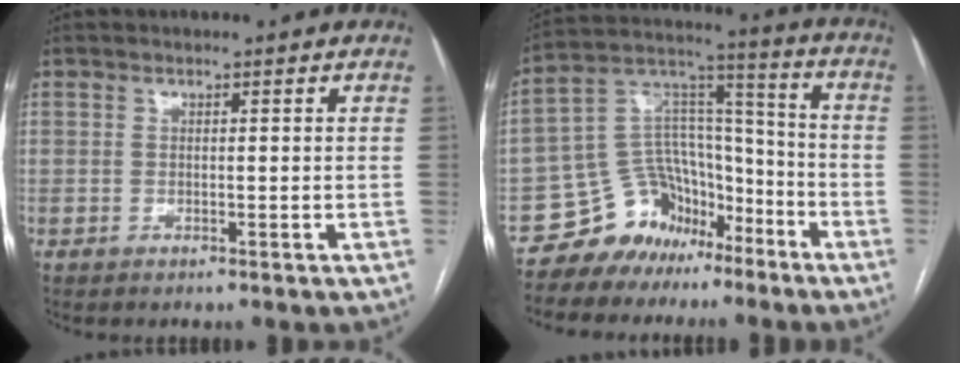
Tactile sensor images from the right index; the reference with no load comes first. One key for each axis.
{"total": 12.1, "fx": -8.5, "fy": 8.2, "fz": 2.6, "tx": -0.053, "ty": 0.083, "tz": -0.147}